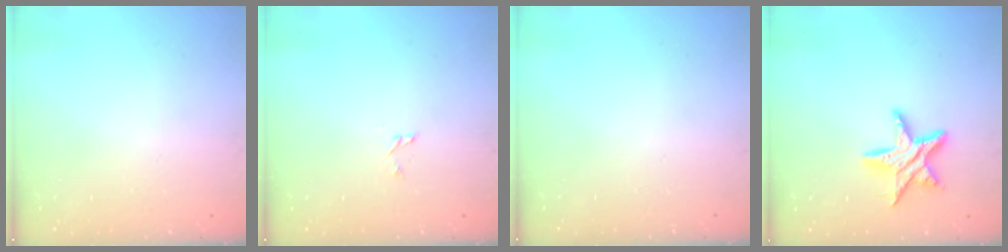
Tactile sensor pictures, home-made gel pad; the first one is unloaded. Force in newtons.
{"total": 3.4, "press": 3.4, "slide": 0.3}
{"total": 0.0}
{"total": 11.6, "press": 11.5, "slide": 0.7}